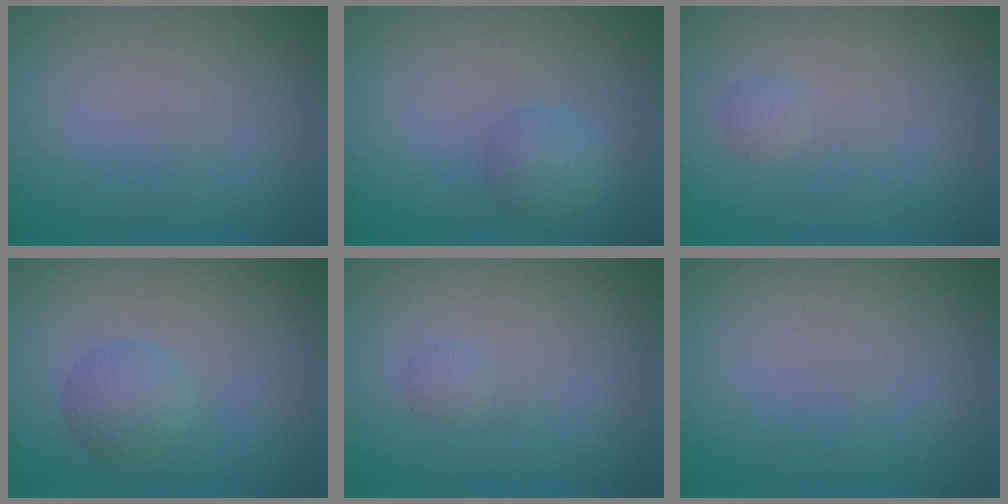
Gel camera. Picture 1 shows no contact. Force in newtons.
{"total": 1.8, "press": 1.8, "slide": 0.1}
{"total": 0.7, "press": 0.7, "slide": 0.0}
{"total": 2.3, "press": 2.3, "slide": 0.1}
{"total": 0.6, "press": 0.6, "slide": 0.1}
{"total": 0.0}